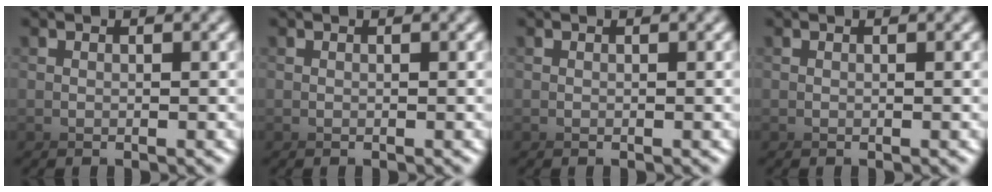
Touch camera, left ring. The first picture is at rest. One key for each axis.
{"total": 0.0}
{"total": 0.0}
{"total": 0.0}